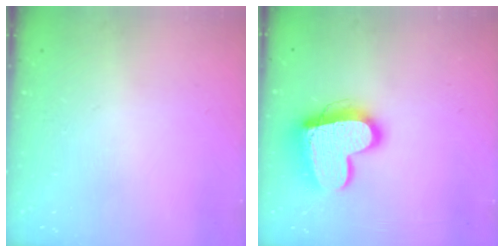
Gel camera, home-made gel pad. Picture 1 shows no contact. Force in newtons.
{"total": 16.5, "press": 16.4, "slide": 1.5}